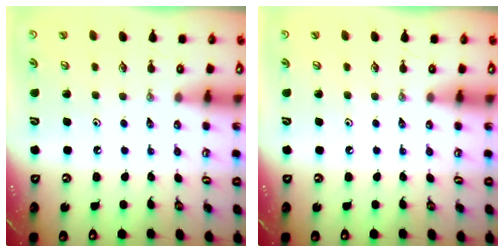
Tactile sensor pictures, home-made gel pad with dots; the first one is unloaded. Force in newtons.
{"total": 0.0}